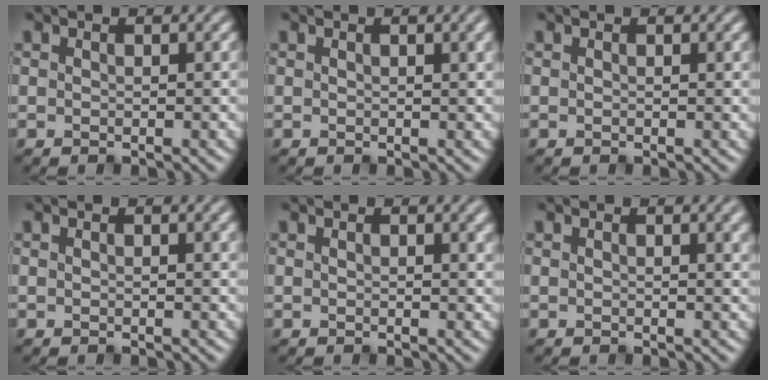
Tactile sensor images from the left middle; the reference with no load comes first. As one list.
[{"total": 3.0, "force": [1.6, 1.0, 2.3], "torque": [-0.027, 0.010, 0.021]}, {"total": 0.8, "force": [0.5, 0.1, 0.6], "torque": [-0.005, 0.003, 0.007]}, {"total": 2.2, "force": [1.2, 0.6, 1.8], "torque": [-0.018, 0.007, 0.018]}, {"total": 2.9, "force": [1.7, 0.9, 2.2], "torque": [-0.023, 0.009, 0.024]}, {"total": 3.5, "force": [2.0, 1.1, 2.7], "torque": [-0.029, 0.011, 0.026]}]